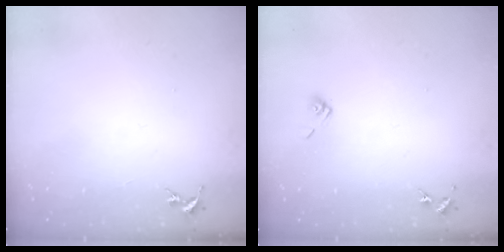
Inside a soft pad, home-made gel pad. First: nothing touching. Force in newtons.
{"total": 5.4, "press": 4.9, "slide": 2.3}